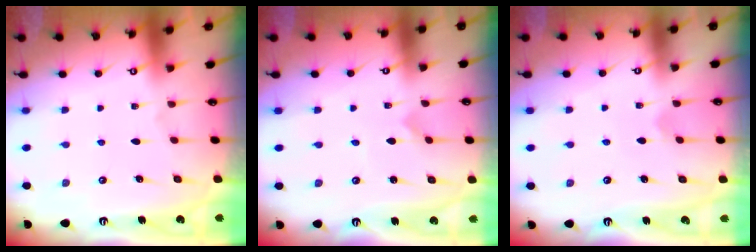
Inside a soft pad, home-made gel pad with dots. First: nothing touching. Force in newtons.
{"total": 0.0}
{"total": 2.1, "press": 2.1, "slide": 0.2}